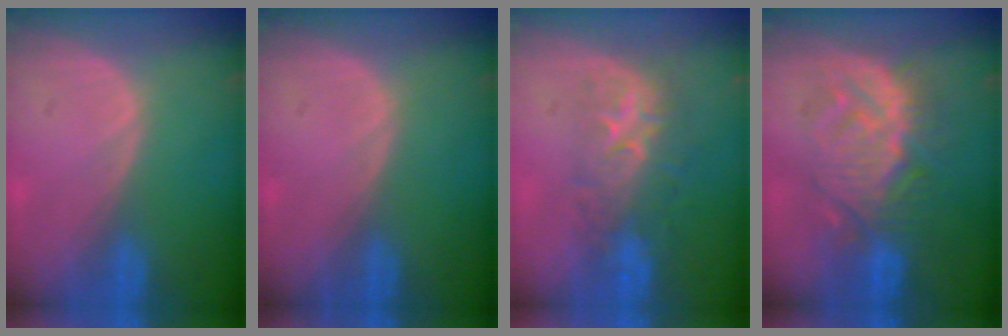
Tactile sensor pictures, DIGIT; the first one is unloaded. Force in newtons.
{"total": 0.0}
{"total": 8.1, "press": 7.7, "slide": 2.5}
{"total": 9.5, "press": 9.4, "slide": 0.5}